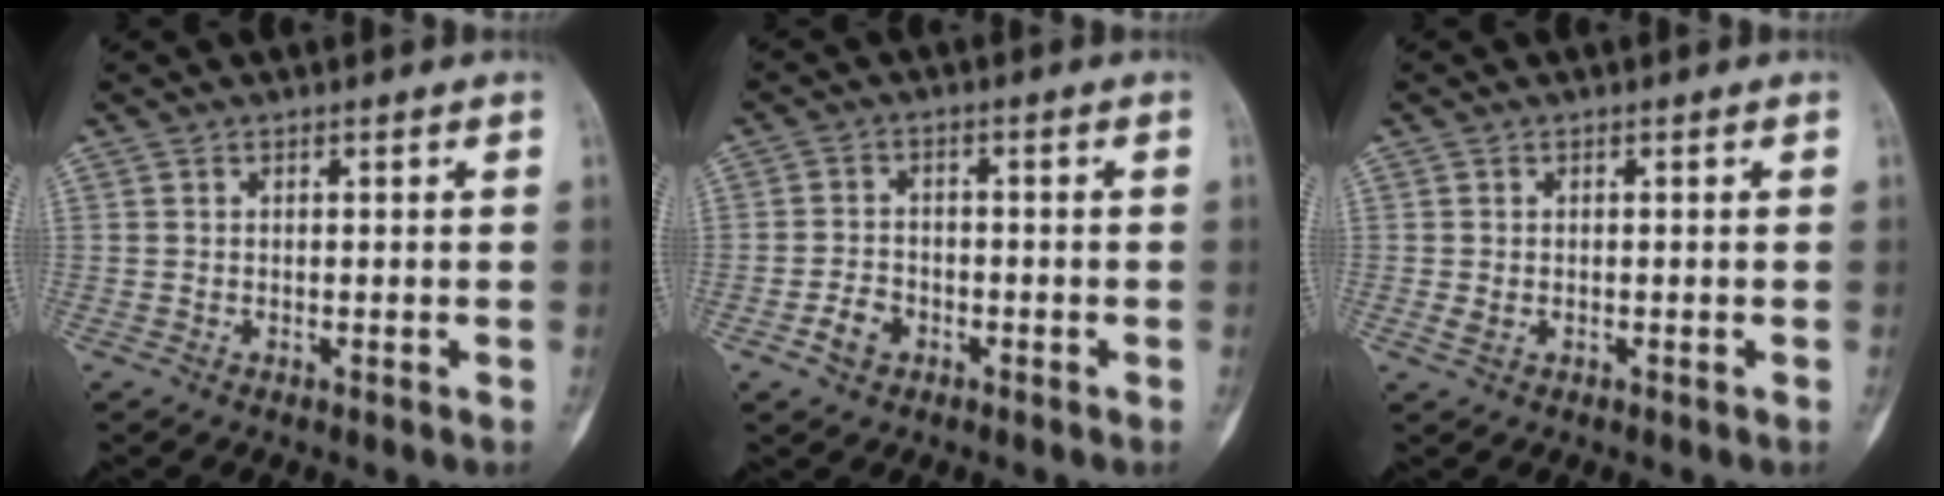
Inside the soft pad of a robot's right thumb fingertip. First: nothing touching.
{"total": 4.1, "force": [-2.0, 3.0, 1.9], "torque": [-0.024, 0.018, -0.037]}
{"total": 1.5, "force": [-0.3, 1.0, 1.0], "torque": [-0.020, 0.003, -0.004]}